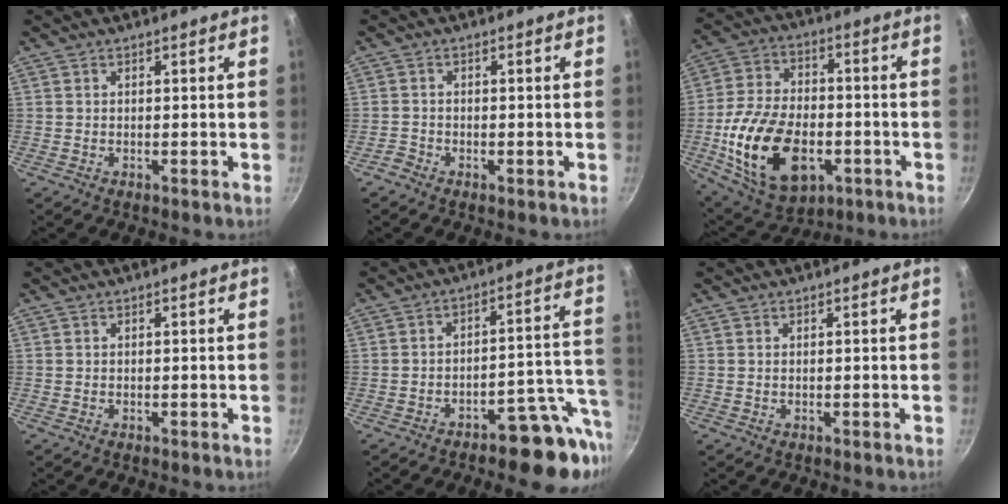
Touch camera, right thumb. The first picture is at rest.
{"total": 1.6, "force": [-1.3, 0.7, 0.5], "torque": [-0.018, 0.007, -0.028]}
{"total": 21.5, "force": [-5.8, 13.1, 16.0], "torque": [-0.289, 0.020, -0.087]}
{"total": 0.0}
{"total": 11.4, "force": [-6.3, 4.7, 8.3], "torque": [-0.057, 0.059, -0.087]}
{"total": 0.0}